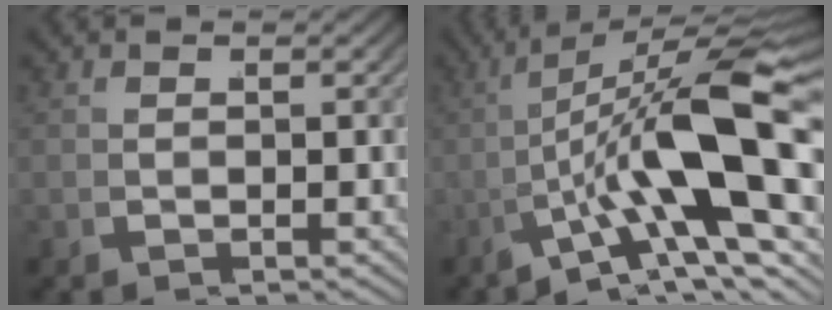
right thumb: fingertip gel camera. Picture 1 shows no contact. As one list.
[{"total": 10.8, "force": [-0.9, 3.0, 10.4], "torque": [-0.174, -0.002, -0.009]}]